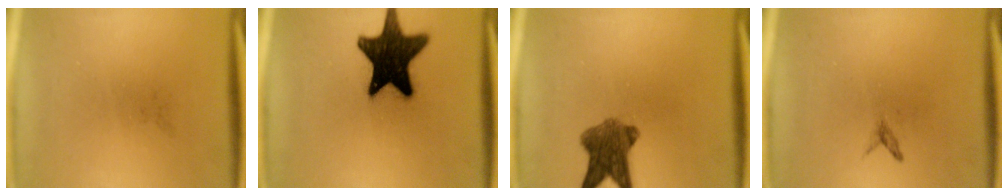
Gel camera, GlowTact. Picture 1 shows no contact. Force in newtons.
{"total": 17.6}
{"total": 7.3}
{"total": 0.7}